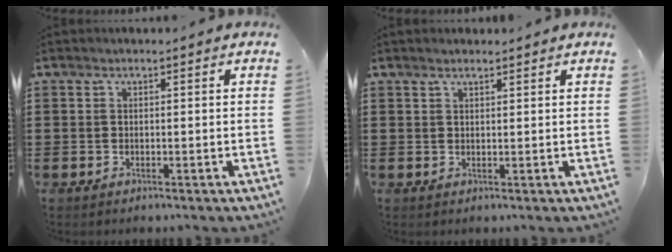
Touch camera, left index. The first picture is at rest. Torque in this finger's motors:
{"motor_torque": [0.08, 0.02, 0.18, 0.01]}